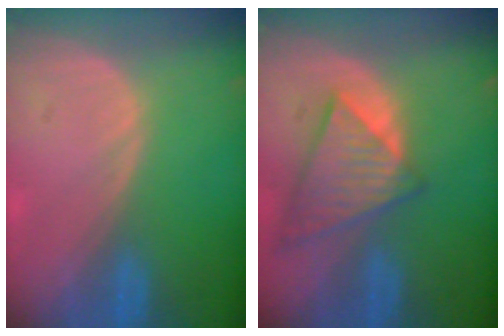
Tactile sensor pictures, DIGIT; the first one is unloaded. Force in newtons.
{"total": 8.8, "press": 7.6, "slide": 4.3}